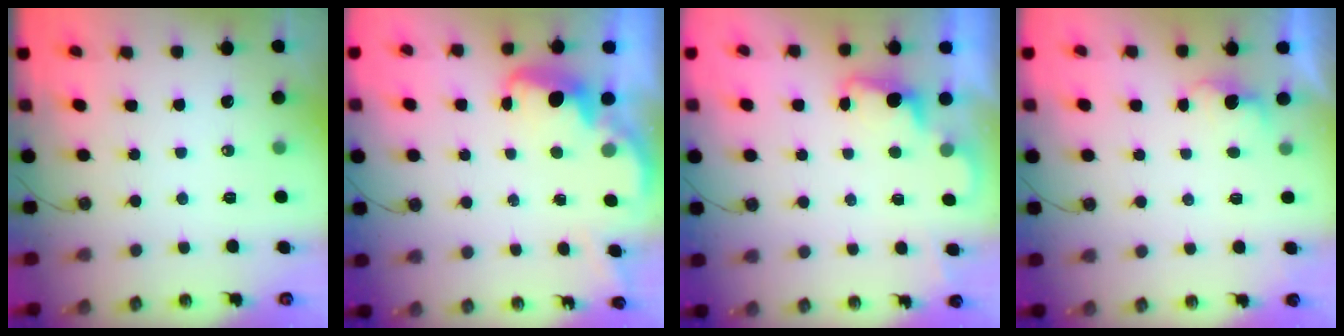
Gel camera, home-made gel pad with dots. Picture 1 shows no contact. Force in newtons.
{"total": 2.5, "press": 2.5, "slide": 0.4}
{"total": 2.2, "press": 2.1, "slide": 0.7}
{"total": 1.5, "press": 1.3, "slide": 0.8}